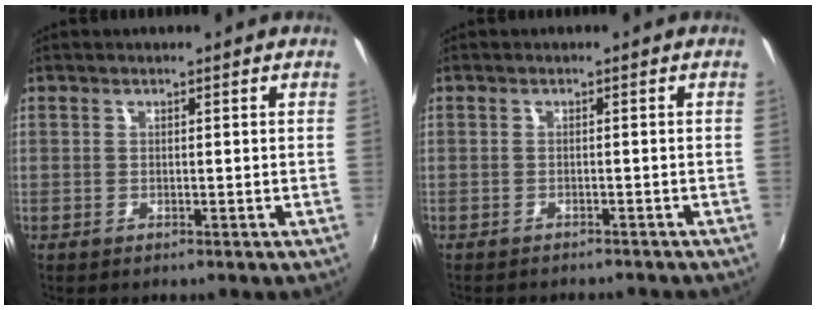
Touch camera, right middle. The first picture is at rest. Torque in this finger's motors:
{"motor_torque": [0.89, -1.25, 0.11, 0.03]}